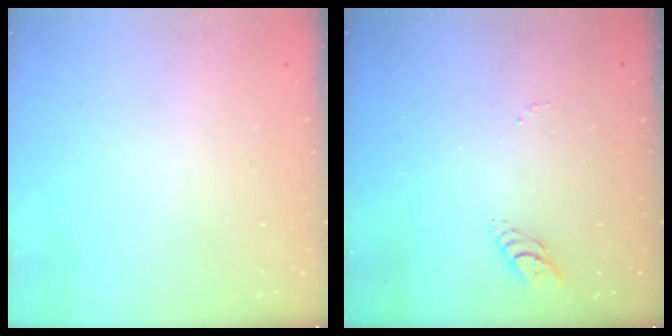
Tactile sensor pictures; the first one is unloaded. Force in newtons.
{"total": 4.4, "press": 4.4, "slide": 0.3}